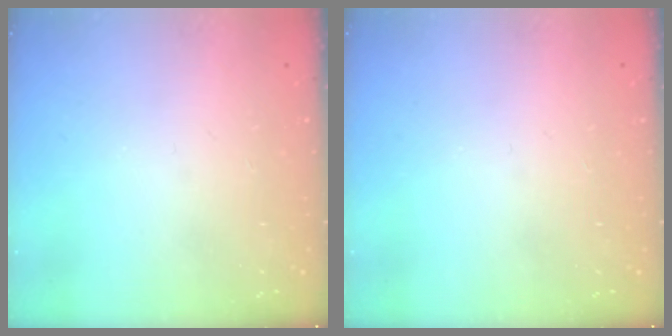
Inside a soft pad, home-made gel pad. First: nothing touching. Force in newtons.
{"total": 0.0}